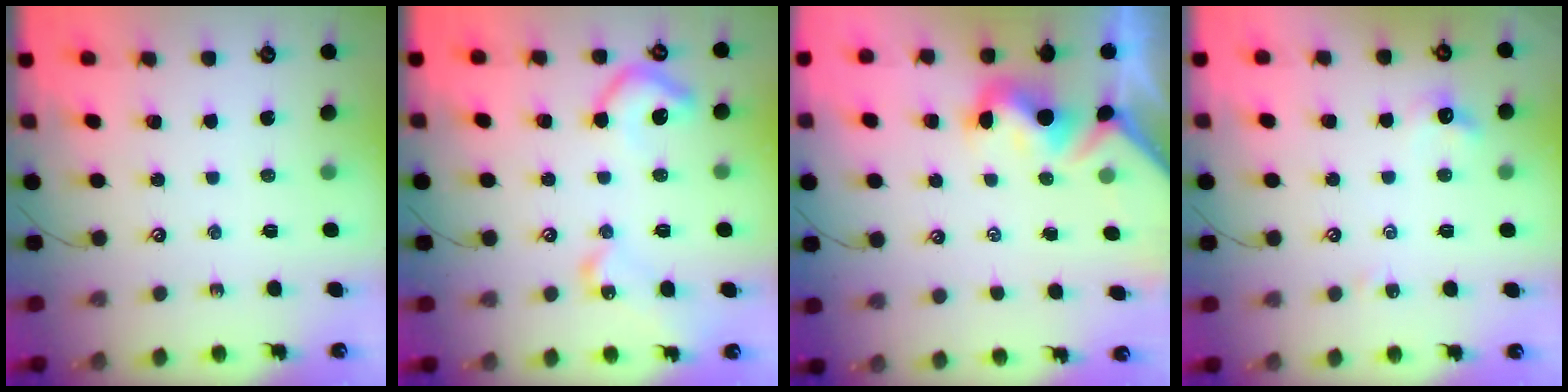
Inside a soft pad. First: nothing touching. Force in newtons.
{"total": 10.1, "press": 10.0, "slide": 0.9}
{"total": 2.2, "press": 2.2, "slide": 0.6}
{"total": 2.1, "press": 2.0, "slide": 0.6}